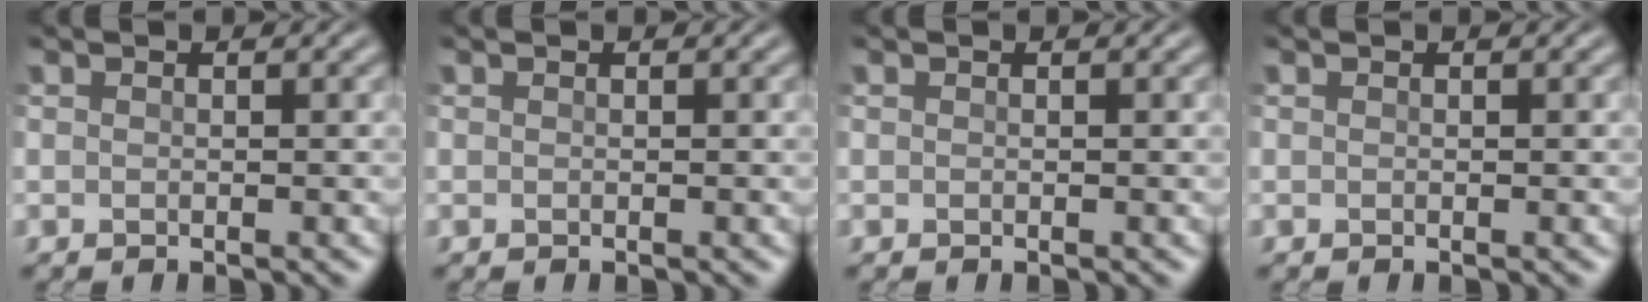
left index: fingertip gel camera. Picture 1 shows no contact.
{"total": 0.0}
{"total": 0.0}
{"total": 0.0}